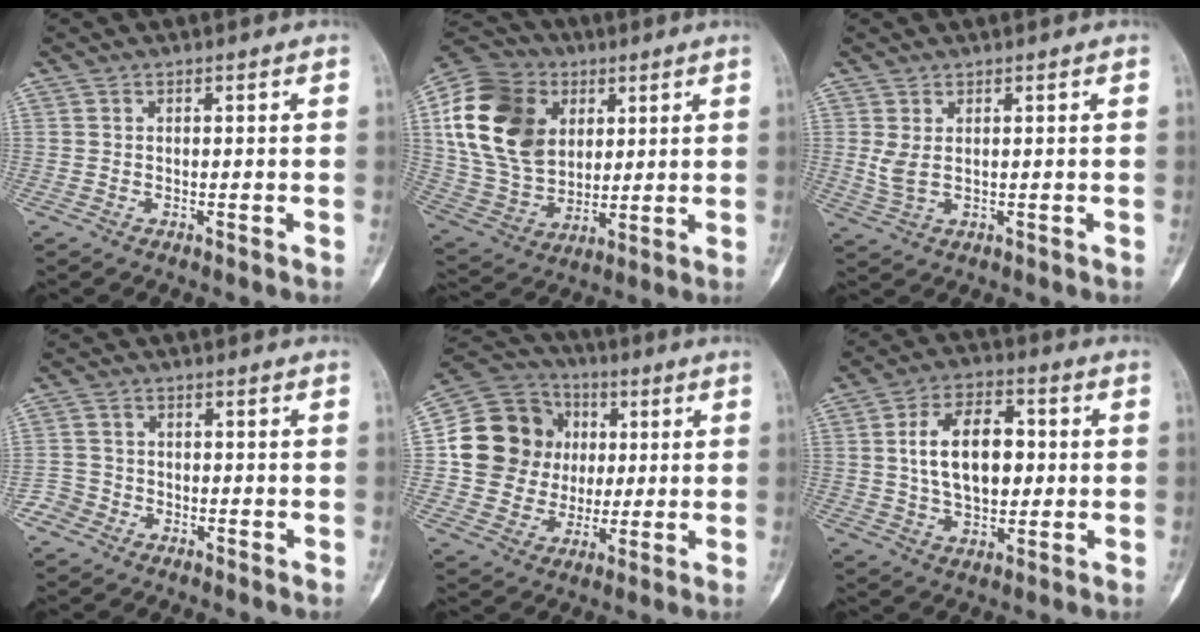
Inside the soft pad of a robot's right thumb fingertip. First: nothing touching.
{"total": 21.8, "force": [5.9, 16.1, 13.5], "torque": [-0.250, -0.002, 0.114]}
{"total": 3.1, "force": [0.7, 1.5, 2.7], "torque": [-0.066, -0.002, 0.023]}
{"total": 3.2, "force": [-2.0, 2.6, -0.2], "torque": [0.013, 0.014, -0.047]}
{"total": 17.5, "force": [2.2, 15.8, 7.3], "torque": [-0.097, 0.024, 0.046]}
{"total": 14.0, "force": [1.4, 8.4, 11.1], "torque": [-0.168, 0.010, 0.022]}